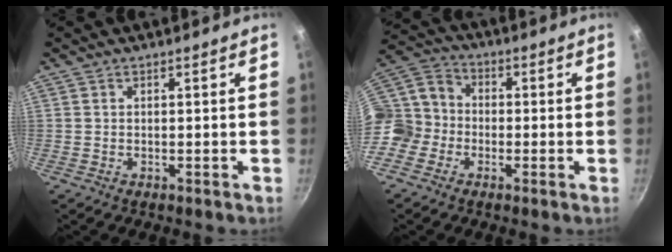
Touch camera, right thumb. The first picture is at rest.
{"total": 11.4, "force": [-3.7, 9.8, 4.7], "torque": [-0.063, 0.041, -0.095]}